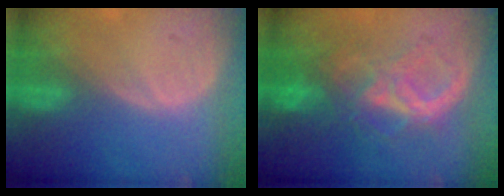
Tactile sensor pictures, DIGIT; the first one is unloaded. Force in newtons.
{"total": 7.9, "press": 7.6, "slide": 2.3}